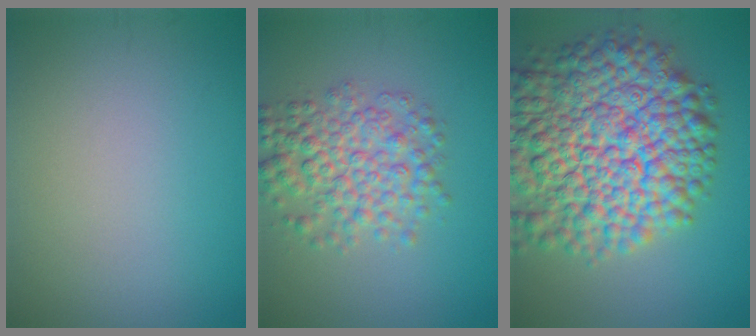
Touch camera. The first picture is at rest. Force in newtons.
{"total": 5.3, "press": 5.3, "slide": 0.1}
{"total": 14.7, "press": 14.6, "slide": 0.7}